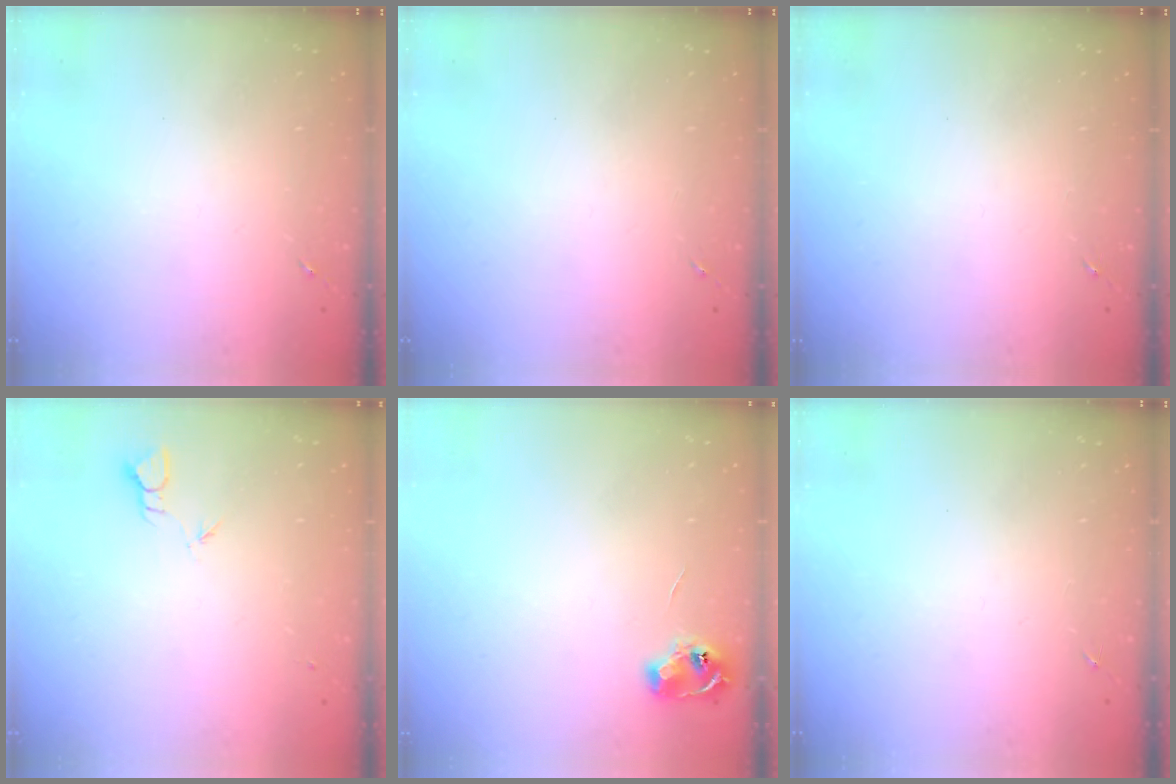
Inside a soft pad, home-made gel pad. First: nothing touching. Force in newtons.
{"total": 0.0}
{"total": 0.0}
{"total": 2.0, "press": 2.0, "slide": 0.1}
{"total": 6.0, "press": 6.0, "slide": 0.7}
{"total": 0.0}